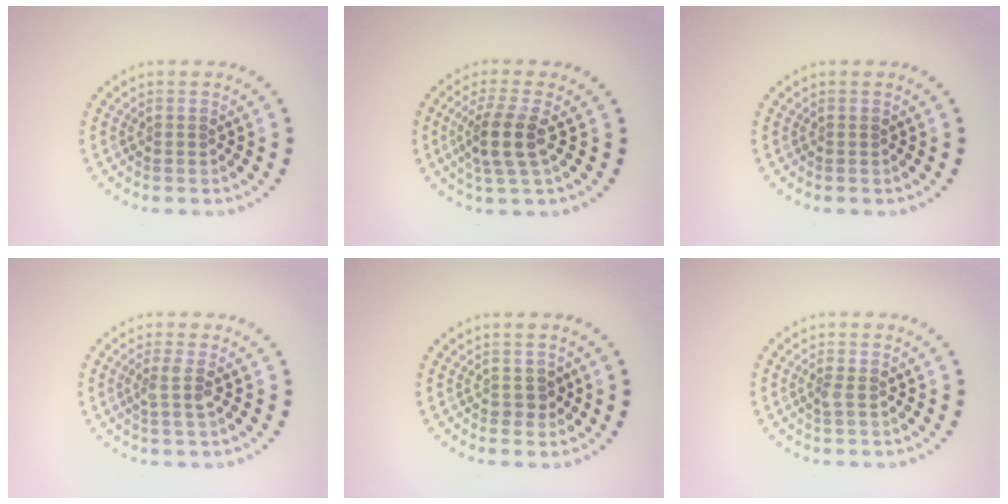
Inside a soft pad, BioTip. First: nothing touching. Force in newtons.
{"total": 3.5, "press": 2.9, "slide": 2.1}
{"total": 0.0}
{"total": 1.7, "press": 1.3, "slide": 1.2}
{"total": 1.1, "press": 1.0, "slide": 0.4}
{"total": 0.8, "press": 0.6, "slide": 0.5}